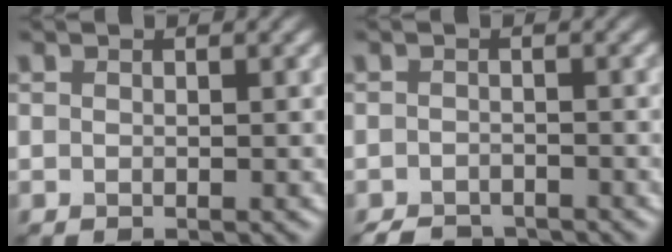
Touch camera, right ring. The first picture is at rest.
{"total": 2.8, "force": [-2.5, 0.9, 0.6], "torque": [-0.006, -0.003, -0.045]}